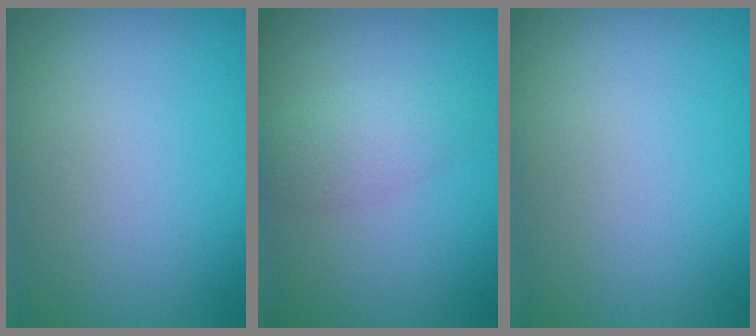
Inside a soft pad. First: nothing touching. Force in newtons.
{"total": 2.2, "press": 2.2, "slide": 0.1}
{"total": 0.0}